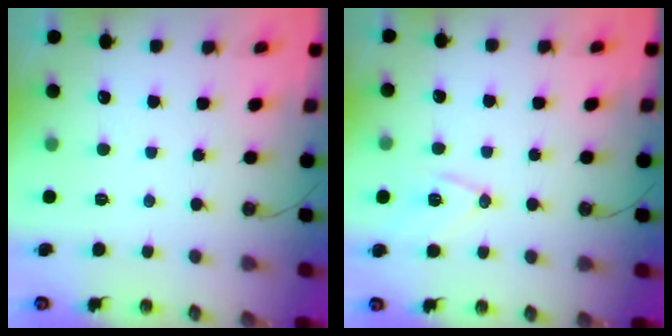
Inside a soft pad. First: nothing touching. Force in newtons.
{"total": 10.3, "press": 9.9, "slide": 2.6}